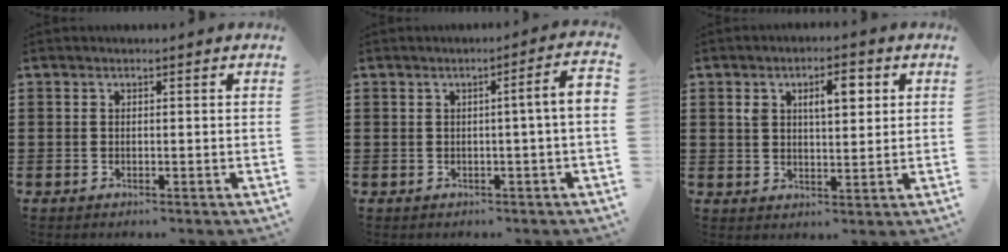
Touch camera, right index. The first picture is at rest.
{"total": 4.2, "force": [-0.2, -0.1, 4.1], "torque": [-0.065, -0.010, -0.007]}
{"total": 5.8, "force": [2.1, 2.4, 4.8], "torque": [-0.078, -0.001, 0.028]}